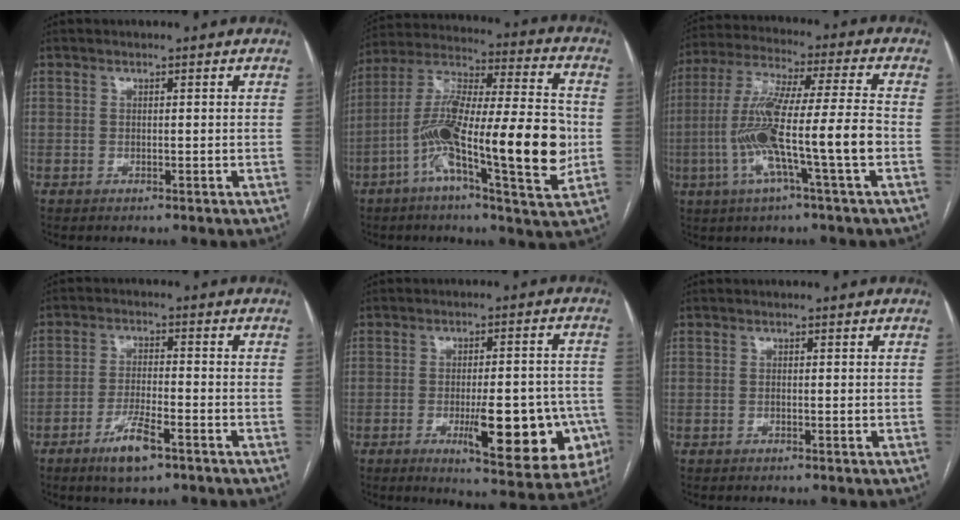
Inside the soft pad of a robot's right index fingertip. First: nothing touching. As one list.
[{"total": 21.7, "force": [-5.0, 3.4, 20.8], "torque": [-0.354, 0.007, -0.084]}, {"total": 15.0, "force": [-3.9, -0.3, 14.5], "torque": [-0.283, 0.007, -0.077]}, {"total": 6.3, "force": [-3.9, 1.2, 4.9], "torque": [-0.093, -0.006, -0.066]}, {"total": 15.9, "force": [-5.3, 4.0, 14.4], "torque": [-0.137, 0.012, -0.056]}, {"total": 0.5, "force": [-0.1, 0.1, 0.5], "torque": [-0.008, -0.001, -0.001]}]